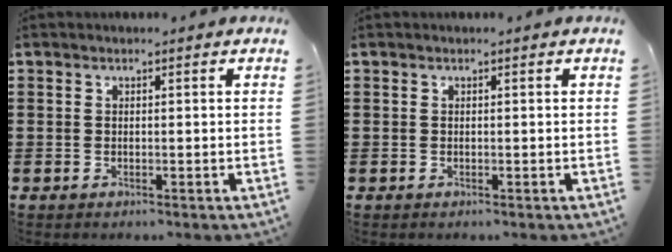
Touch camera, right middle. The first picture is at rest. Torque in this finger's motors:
{"motor_torque": [0.12, -0.02, 0.00, -0.01]}